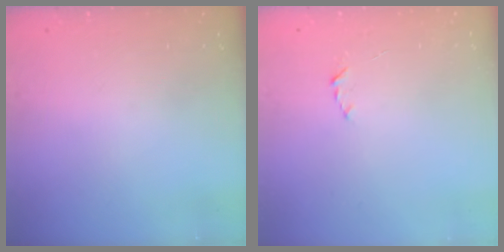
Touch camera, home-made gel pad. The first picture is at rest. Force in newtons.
{"total": 1.9, "press": 1.9, "slide": 0.2}